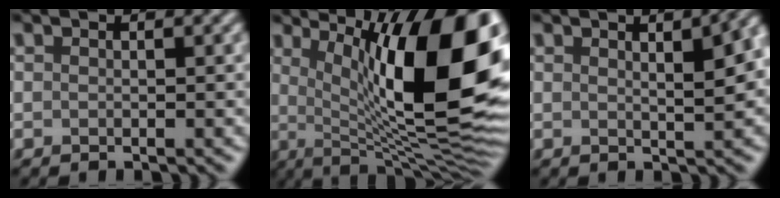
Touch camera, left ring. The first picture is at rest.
{"total": 16.6, "force": [3.3, 4.9, 15.5], "torque": [-0.185, -0.001, 0.052]}
{"total": 4.8, "force": [1.5, 1.4, 4.3], "torque": [-0.040, 0.011, 0.023]}